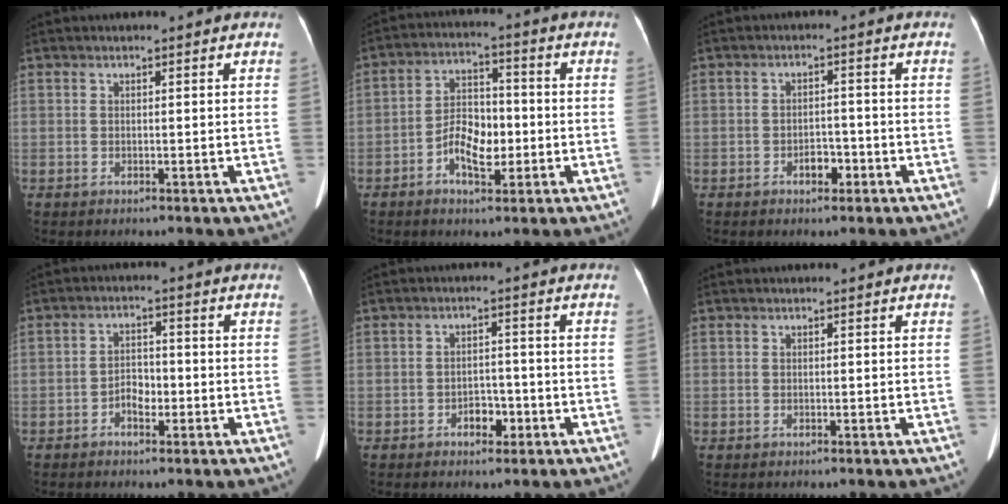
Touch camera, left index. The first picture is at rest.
{"total": 7.5, "force": [-2.4, 3.7, 6.1], "torque": [-0.121, 0.013, -0.041]}
{"total": 3.0, "force": [-1.6, 1.6, 1.9], "torque": [-0.026, 0.007, -0.024]}
{"total": 3.2, "force": [-1.5, 1.8, 2.2], "torque": [-0.041, 0.009, -0.029]}
{"total": 3.3, "force": [-1.8, 2.0, 2.0], "torque": [-0.028, 0.009, -0.025]}
{"total": 0.0}